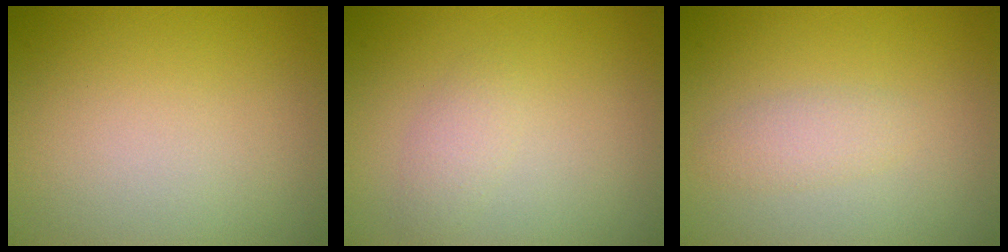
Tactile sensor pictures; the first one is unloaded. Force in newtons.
{"total": 1.3, "press": 1.3, "slide": 0.0}
{"total": 1.5, "press": 1.5, "slide": 0.0}